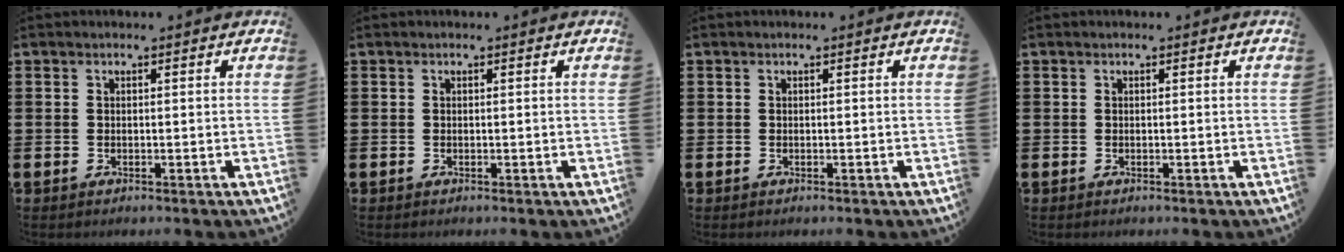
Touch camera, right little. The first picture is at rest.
{"total": 0.0}
{"total": 0.0}
{"total": 0.0}